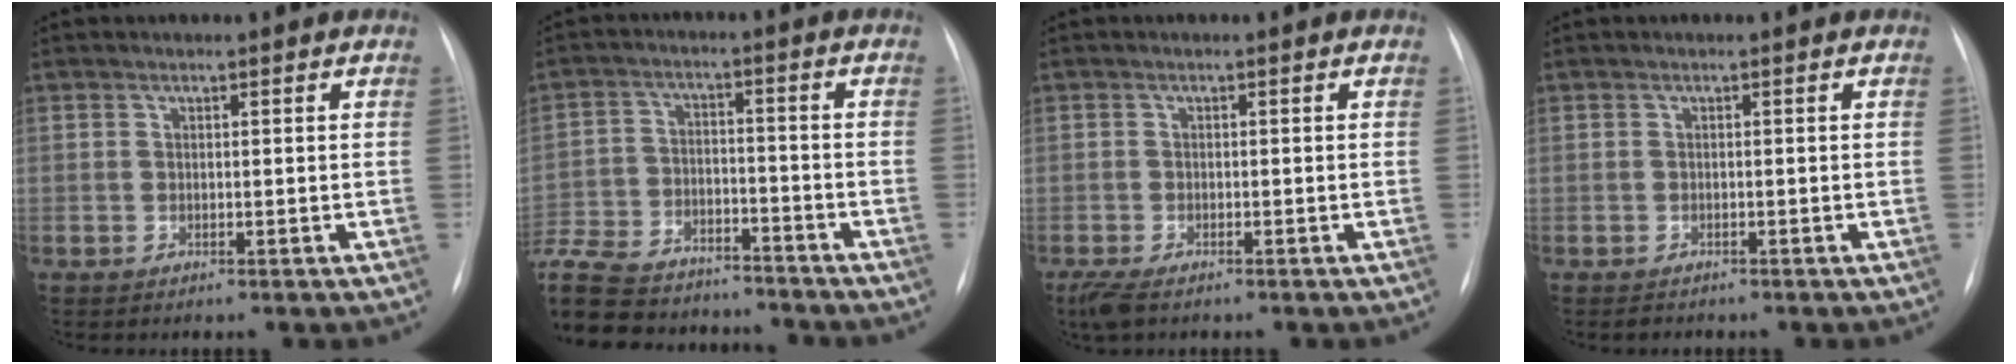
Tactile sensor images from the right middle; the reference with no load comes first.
{"total": 24.7, "force": [-20.7, 8.9, 10.1], "torque": [-0.299, -0.034, -0.323]}
{"total": 4.0, "force": [-2.8, 1.5, 2.4], "torque": [-0.053, -0.012, -0.047]}
{"total": 0.9, "force": [-0.8, 0.4, 0.1], "torque": [-0.006, -0.001, -0.011]}